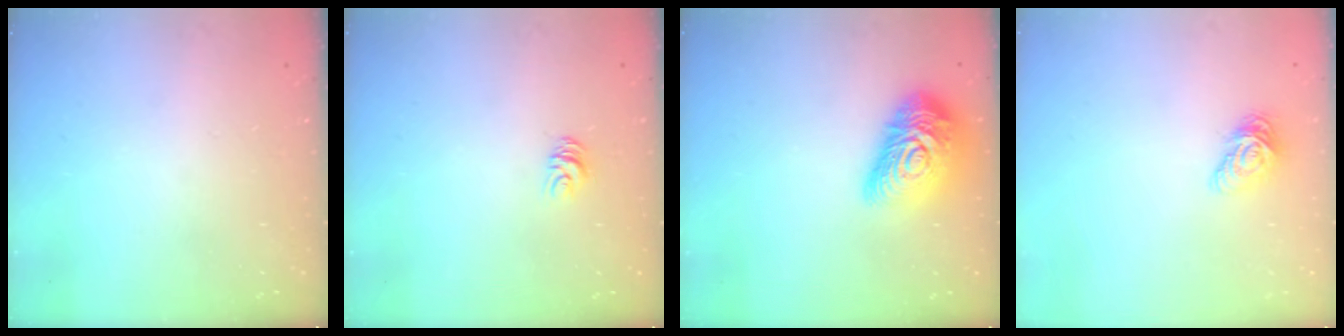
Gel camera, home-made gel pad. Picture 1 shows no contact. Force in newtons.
{"total": 4.9, "press": 4.9, "slide": 0.2}
{"total": 18.8, "press": 18.7, "slide": 1.1}
{"total": 8.2, "press": 8.2, "slide": 0.4}